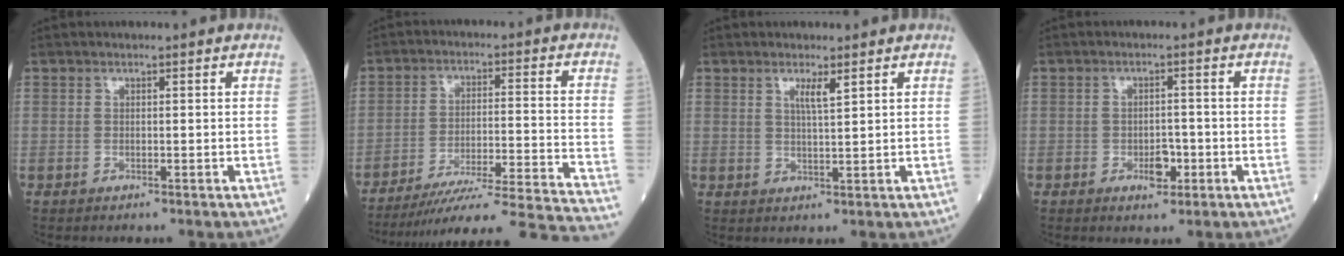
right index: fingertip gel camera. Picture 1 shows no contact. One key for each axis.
{"total": 24.3, "fx": -22.5, "fy": -2.6, "fz": 9.0, "tx": -0.076, "ty": -0.037, "tz": -0.315}
{"total": 2.5, "fx": 1.4, "fy": -0.1, "fz": 2.0, "tx": -0.041, "ty": -0.005, "tz": 0.025}
{"total": 3.1, "fx": -1.2, "fy": 1.6, "fz": 2.3, "tx": -0.032, "ty": 0.003, "tz": -0.016}